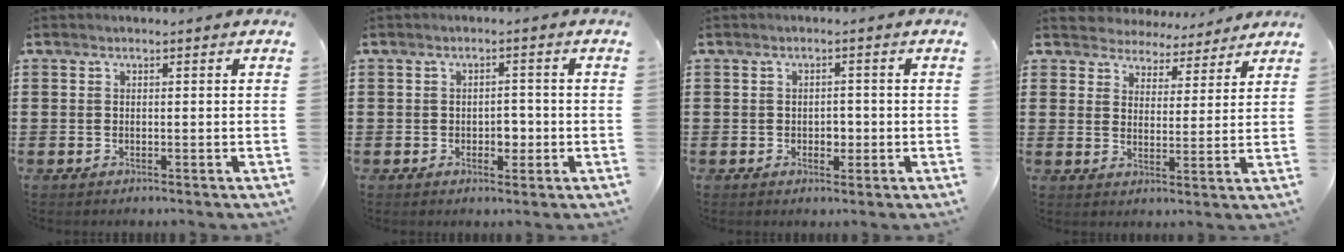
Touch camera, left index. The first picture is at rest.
{"total": 2.5, "force": [-0.7, 1.8, 1.7], "torque": [-0.028, 0.000, -0.018]}
{"total": 1.9, "force": [-0.4, 1.5, 1.2], "torque": [-0.026, 0.004, -0.011]}
{"total": 4.4, "force": [4.3, 0.8, -0.3], "torque": [-0.018, -0.027, 0.077]}